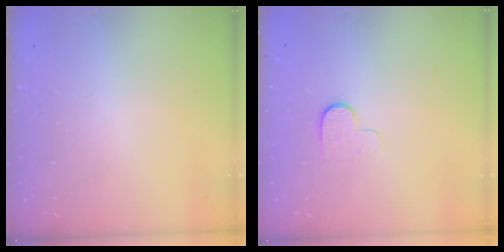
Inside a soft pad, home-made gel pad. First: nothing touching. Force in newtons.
{"total": 5.4, "press": 5.3, "slide": 1.2}